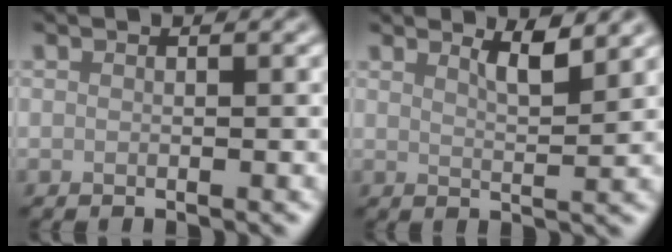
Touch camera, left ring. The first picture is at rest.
{"total": 2.7, "force": [1.9, 0.6, 1.9], "torque": [-0.025, -0.002, 0.031]}